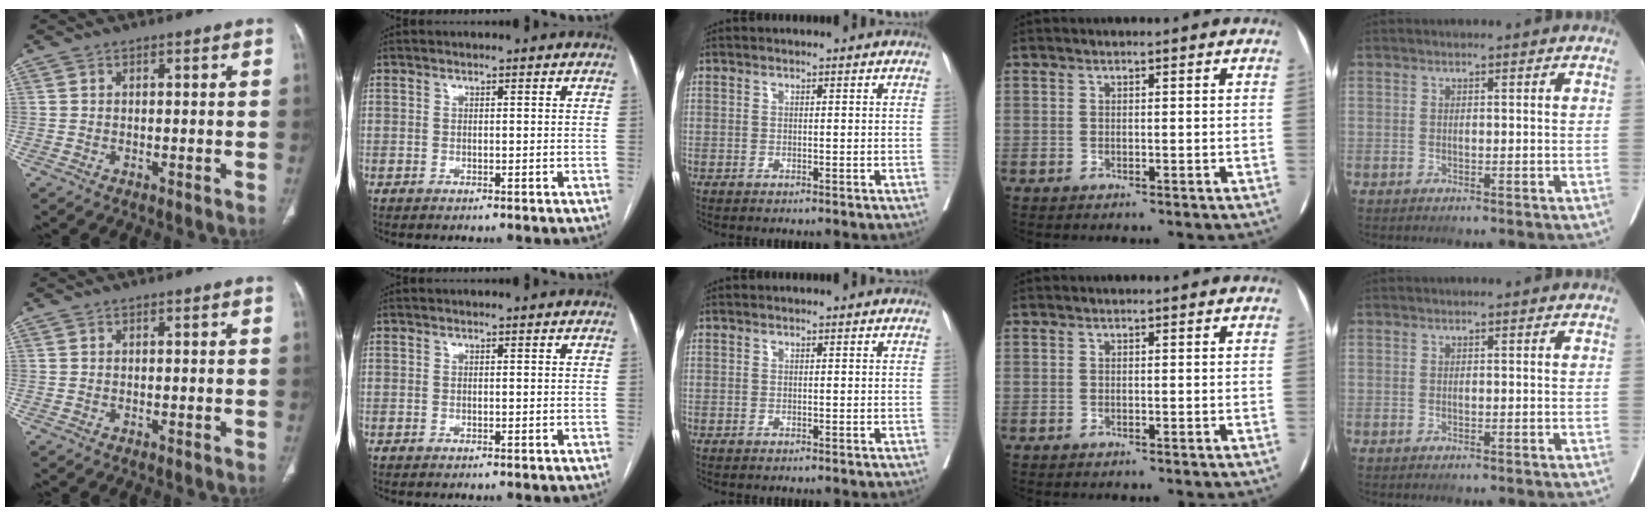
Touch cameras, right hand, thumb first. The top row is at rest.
{}